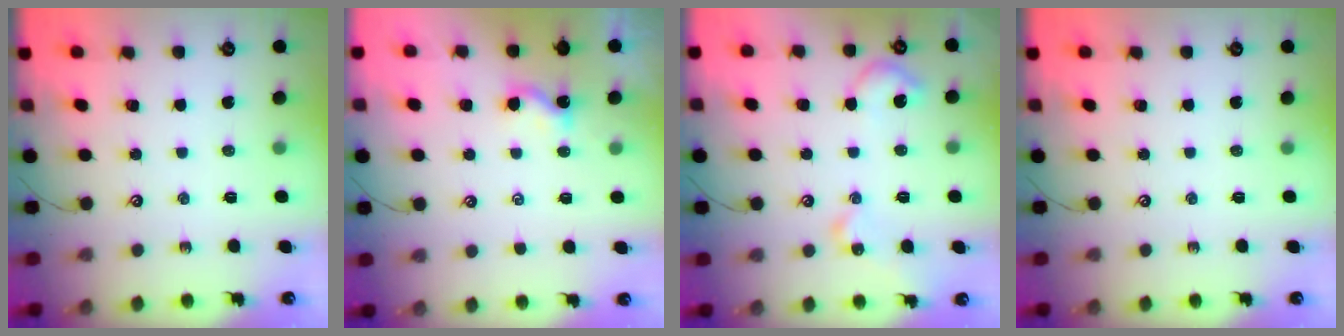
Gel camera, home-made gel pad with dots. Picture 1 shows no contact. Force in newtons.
{"total": 1.0, "press": 1.0, "slide": 0.2}
{"total": 7.0, "press": 6.9, "slide": 0.8}
{"total": 0.0}